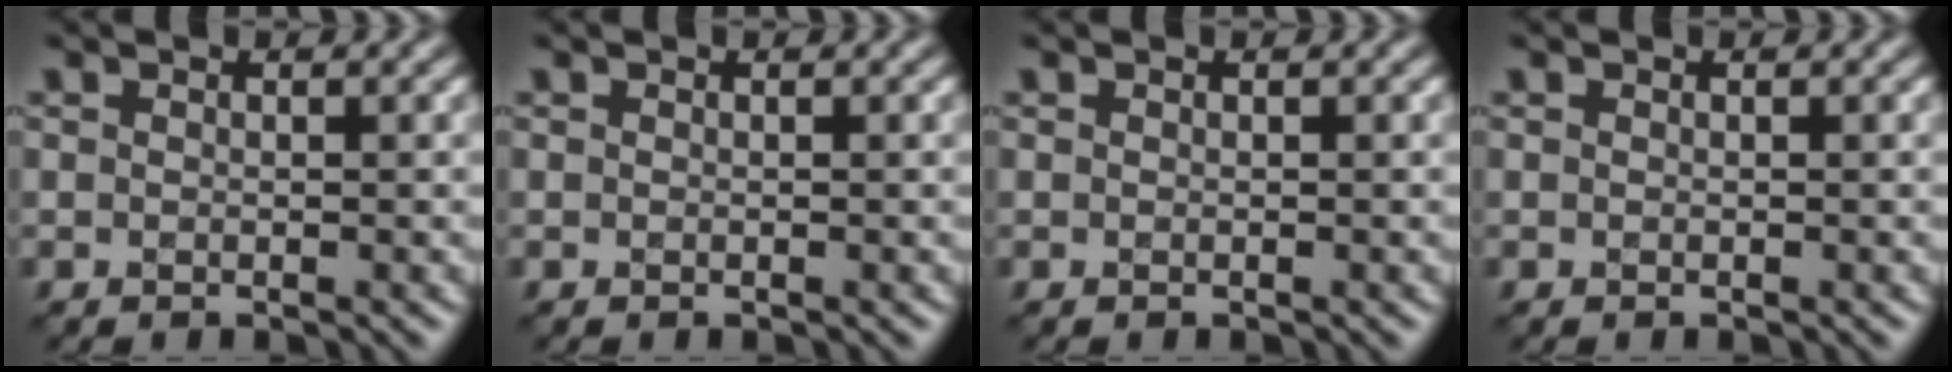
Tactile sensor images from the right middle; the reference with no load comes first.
{"total": 0.0}
{"total": 0.0}
{"total": 0.0}